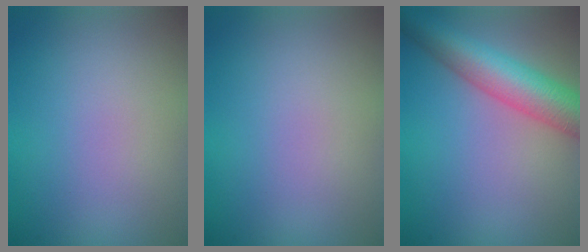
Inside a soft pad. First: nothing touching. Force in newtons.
{"total": 0.0}
{"total": 7.7, "press": 7.7, "slide": 0.3}